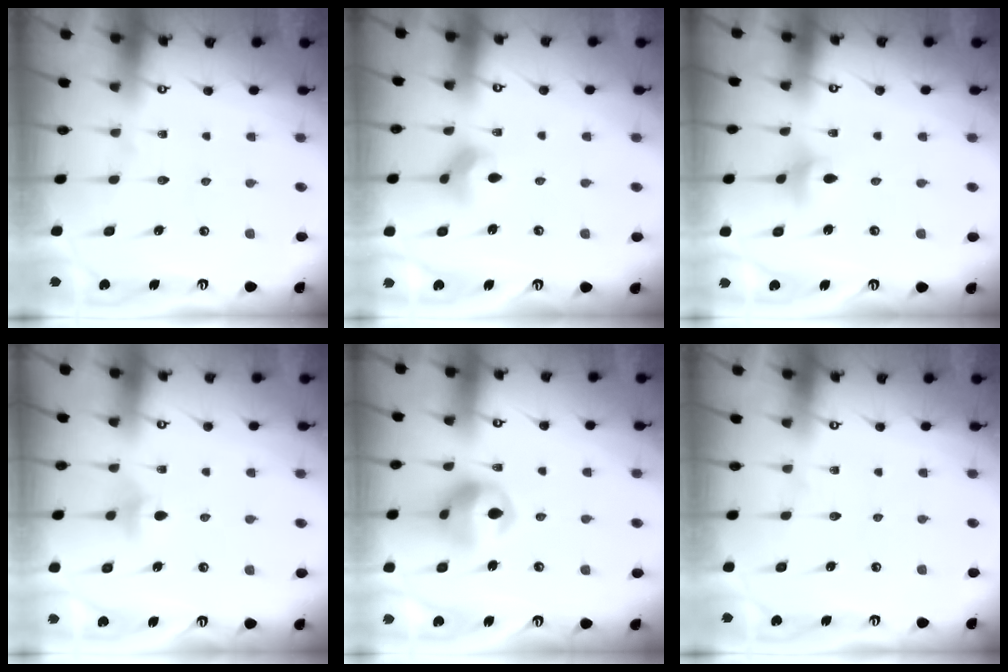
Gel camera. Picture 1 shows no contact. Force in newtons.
{"total": 5.8, "press": 5.8, "slide": 0.5}
{"total": 2.4, "press": 2.4, "slide": 0.4}
{"total": 6.3, "press": 6.2, "slide": 1.0}
{"total": 13.3, "press": 13.2, "slide": 2.0}
{"total": 0.0}